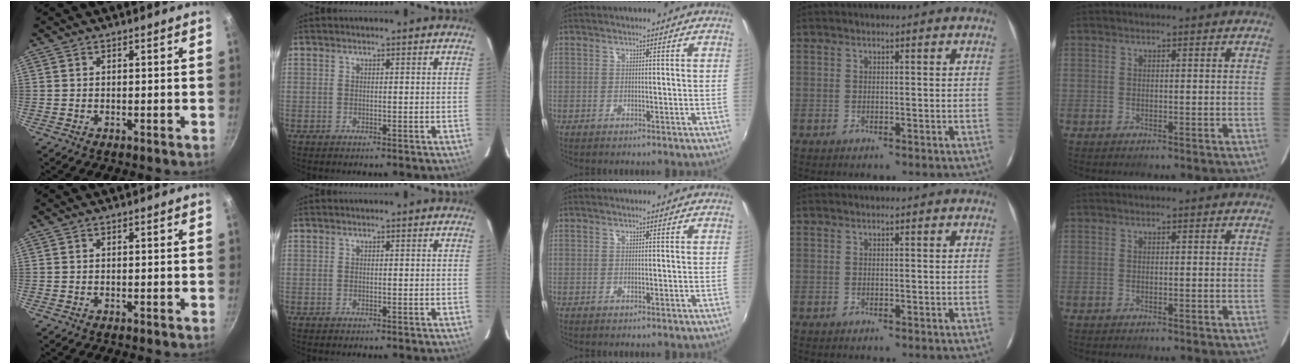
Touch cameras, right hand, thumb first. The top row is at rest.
{}